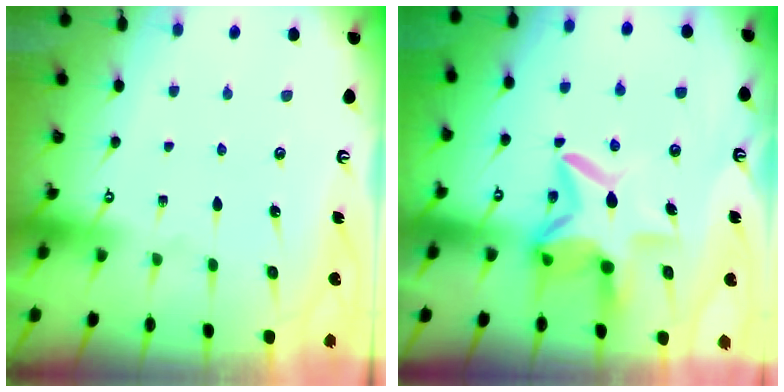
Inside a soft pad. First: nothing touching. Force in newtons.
{"total": 10.9, "press": 10.8, "slide": 1.3}